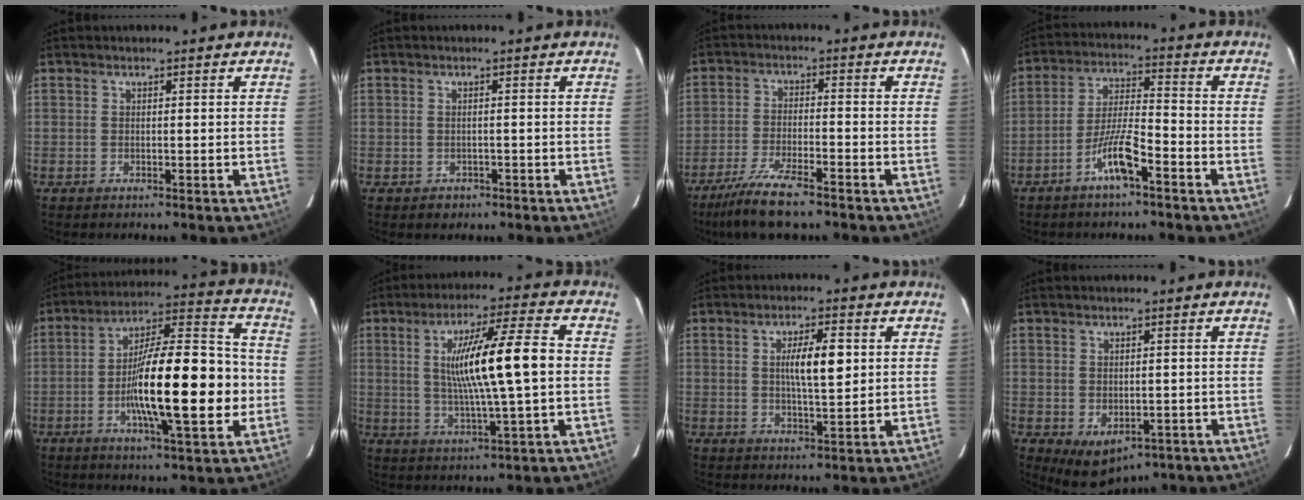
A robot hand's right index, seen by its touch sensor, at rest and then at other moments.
{"total": 1.6, "force": [-1.0, 1.3, 0.3], "torque": [-0.006, 0.003, -0.010]}
{"total": 9.0, "force": [-7.0, 0.9, 5.7], "torque": [-0.106, -0.025, -0.124]}
{"total": 7.6, "force": [-4.5, 1.0, 6.1], "torque": [-0.123, 0.007, -0.085]}
{"total": 19.5, "force": [-3.6, 3.2, 18.9], "torque": [-0.315, 0.010, -0.058]}
{"total": 13.5, "force": [0.9, 0.3, 13.4], "torque": [-0.234, 0.008, 0.017]}
{"total": 6.4, "force": [1.2, 1.3, 6.2], "torque": [-0.106, 0.005, 0.023]}
{"total": 6.1, "force": [-2.9, 3.8, 3.8], "torque": [-0.060, -0.009, -0.030]}